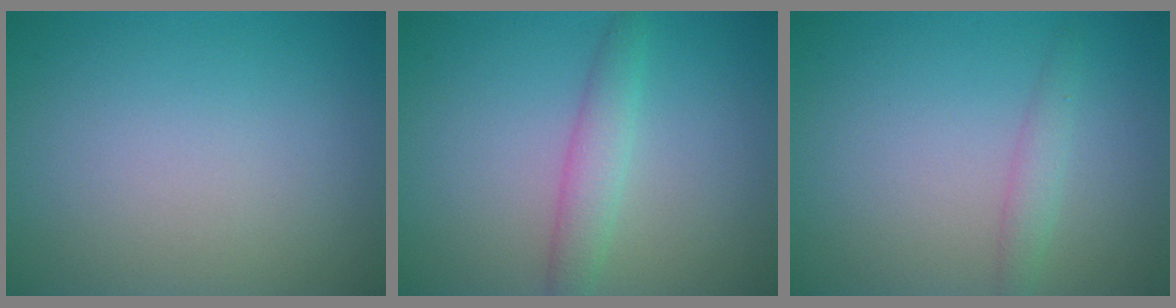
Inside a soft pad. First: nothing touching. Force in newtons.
{"total": 2.5, "press": 2.5, "slide": 0.1}
{"total": 1.5, "press": 1.5, "slide": 0.0}